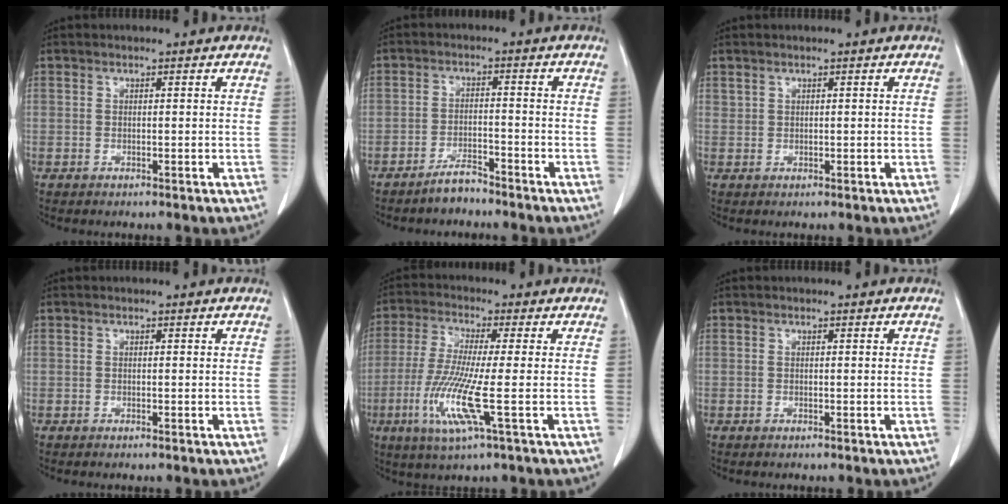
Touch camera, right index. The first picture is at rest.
{"total": 3.3, "force": [-3.1, 0.8, 1.1], "torque": [-0.020, -0.001, -0.054]}
{"total": 0.7, "force": [0.6, 0.4, 0.2], "torque": [0.002, 0.003, 0.011]}
{"total": 0.0}
{"total": 10.0, "force": [-2.9, -0.2, 9.5], "torque": [-0.207, -0.025, -0.064]}
{"total": 0.0}